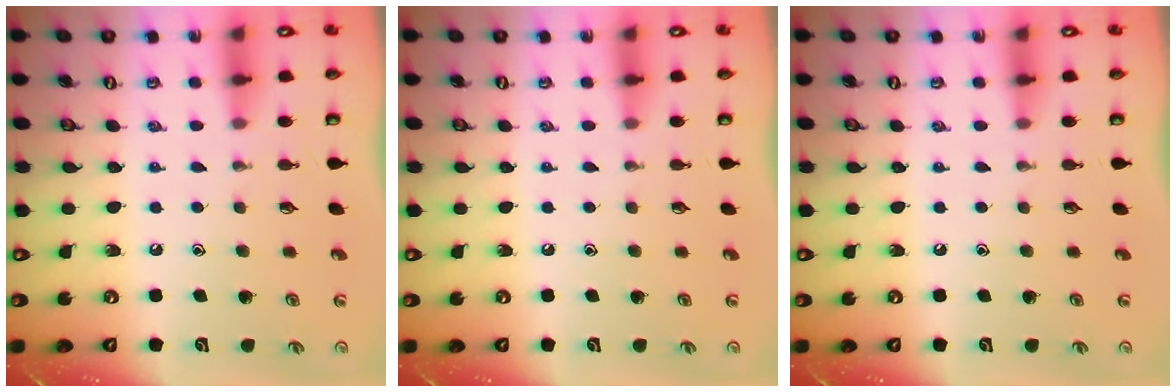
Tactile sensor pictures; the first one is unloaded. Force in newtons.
{"total": 0.0}
{"total": 0.0}